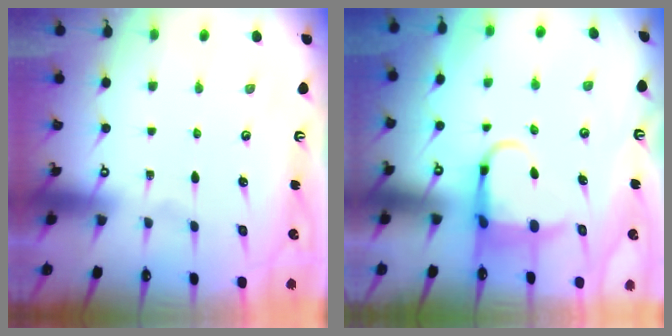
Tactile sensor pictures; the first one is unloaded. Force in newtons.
{"total": 5.6, "press": 5.5, "slide": 1.0}